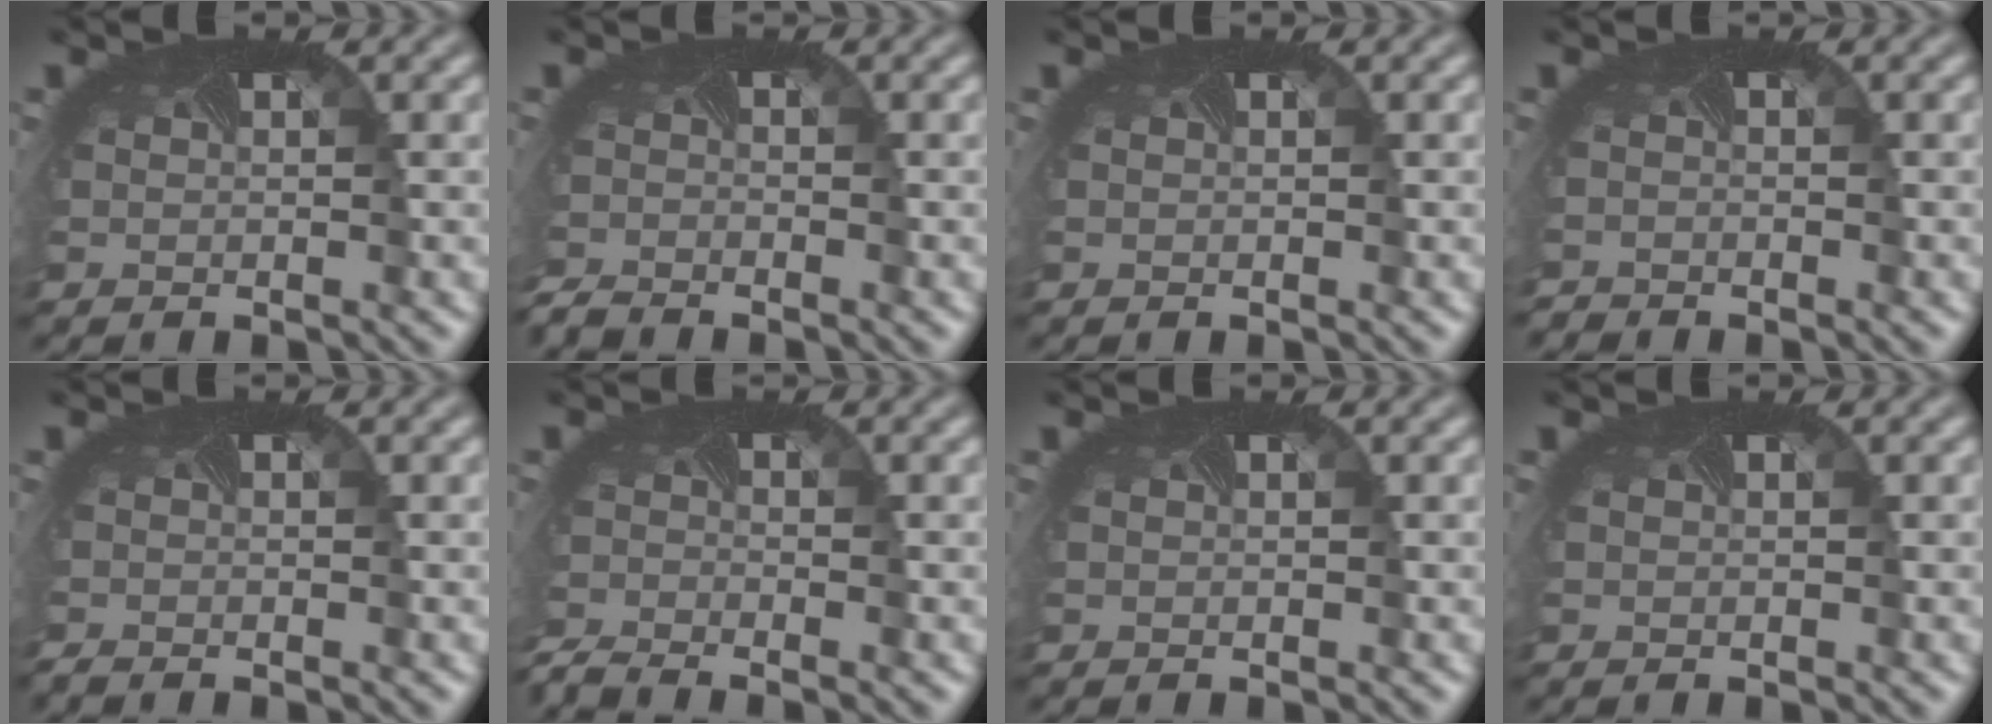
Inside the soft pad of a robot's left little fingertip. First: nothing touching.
{"total": 2.4, "force": [-2.4, -0.2, -0.2], "torque": [-0.009, -0.020, -0.053]}
{"total": 0.0}
{"total": 1.3, "force": [-1.2, -0.3, -0.6], "torque": [0.002, -0.013, -0.025]}
{"total": 1.0, "force": [-1.0, -0.2, 0.1], "torque": [-0.011, -0.010, -0.020]}
{"total": 3.1, "force": [-3.0, 0.1, 0.5], "torque": [-0.020, -0.024, -0.066]}
{"total": 0.0}
{"total": 0.0}